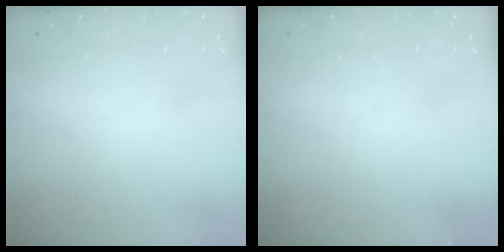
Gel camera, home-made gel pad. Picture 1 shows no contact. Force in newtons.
{"total": 0.0}